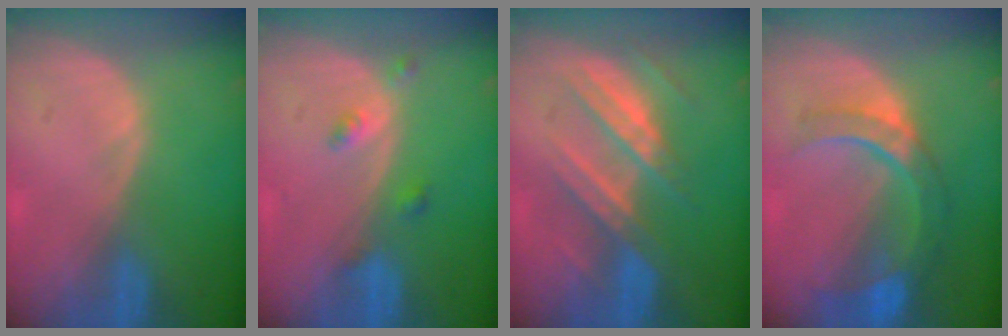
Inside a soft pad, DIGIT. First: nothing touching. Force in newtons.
{"total": 2.5, "press": 2.5, "slide": 0.2}
{"total": 7.2, "press": 7.2, "slide": 0.8}
{"total": 9.1, "press": 7.9, "slide": 4.4}